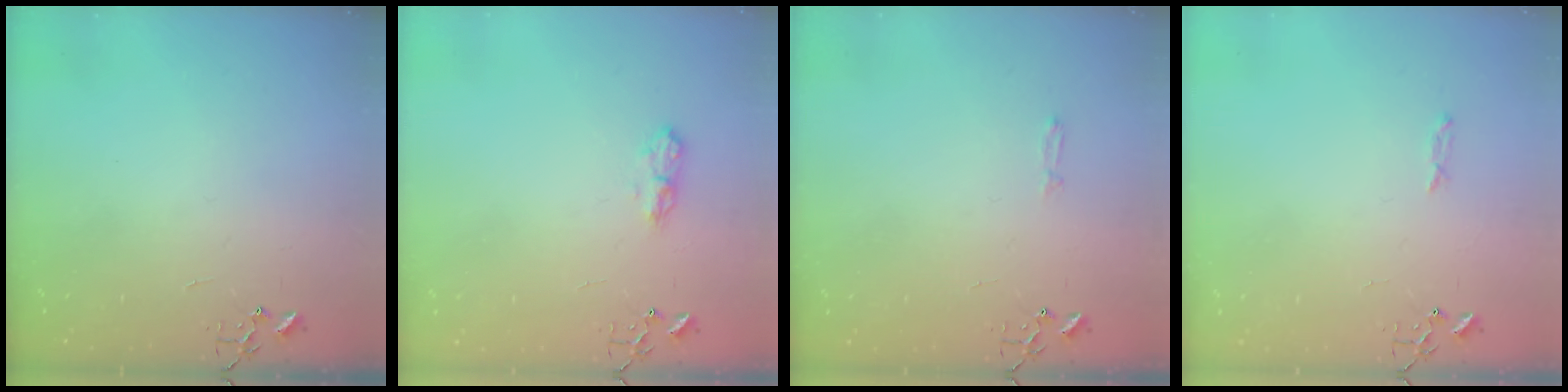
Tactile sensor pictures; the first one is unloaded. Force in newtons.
{"total": 9.0, "press": 9.0, "slide": 1.0}
{"total": 2.8, "press": 2.8, "slide": 0.4}
{"total": 3.4, "press": 3.4, "slide": 0.5}